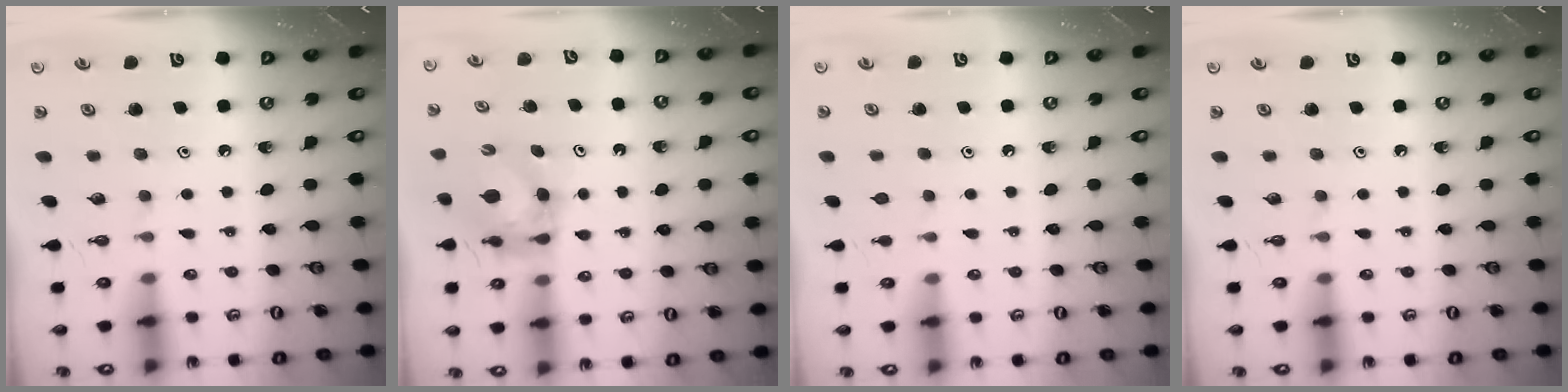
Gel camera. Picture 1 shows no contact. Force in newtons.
{"total": 6.0, "press": 6.0, "slide": 0.3}
{"total": 0.6, "press": 0.6, "slide": 0.2}
{"total": 0.0}